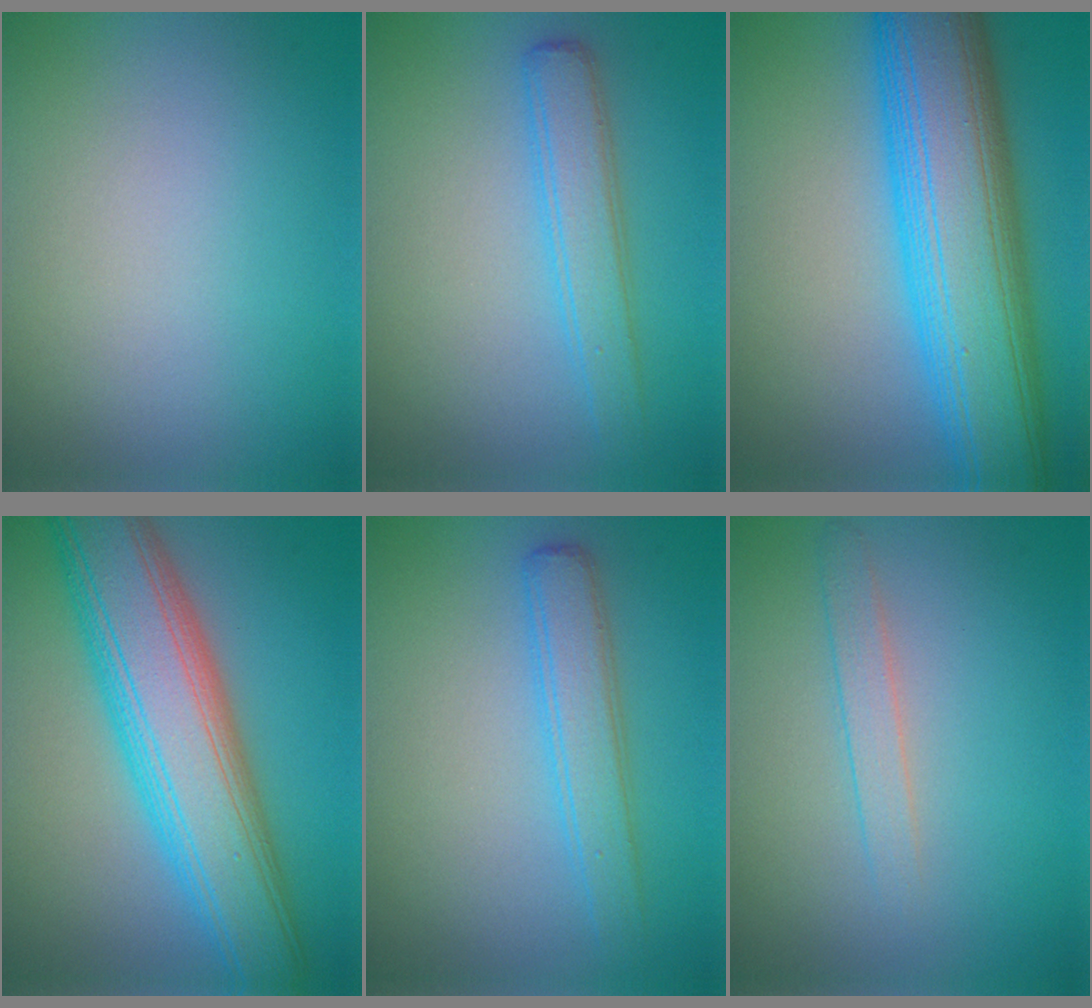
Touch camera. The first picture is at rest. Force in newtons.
{"total": 3.1, "press": 3.1, "slide": 0.1}
{"total": 12.2, "press": 12.2, "slide": 0.2}
{"total": 10.4, "press": 10.4, "slide": 0.2}
{"total": 3.1, "press": 3.1, "slide": 0.1}
{"total": 1.6, "press": 1.6, "slide": 0.1}